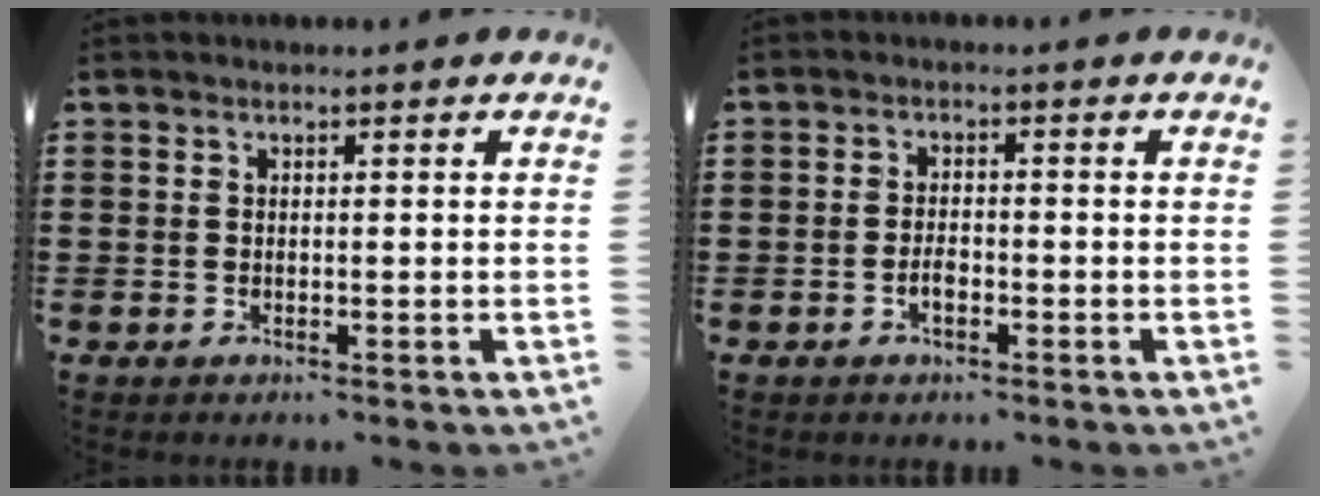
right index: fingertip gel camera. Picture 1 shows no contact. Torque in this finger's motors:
{"motor_torque": [1.03, 1.11, 0.02, 0.00]}